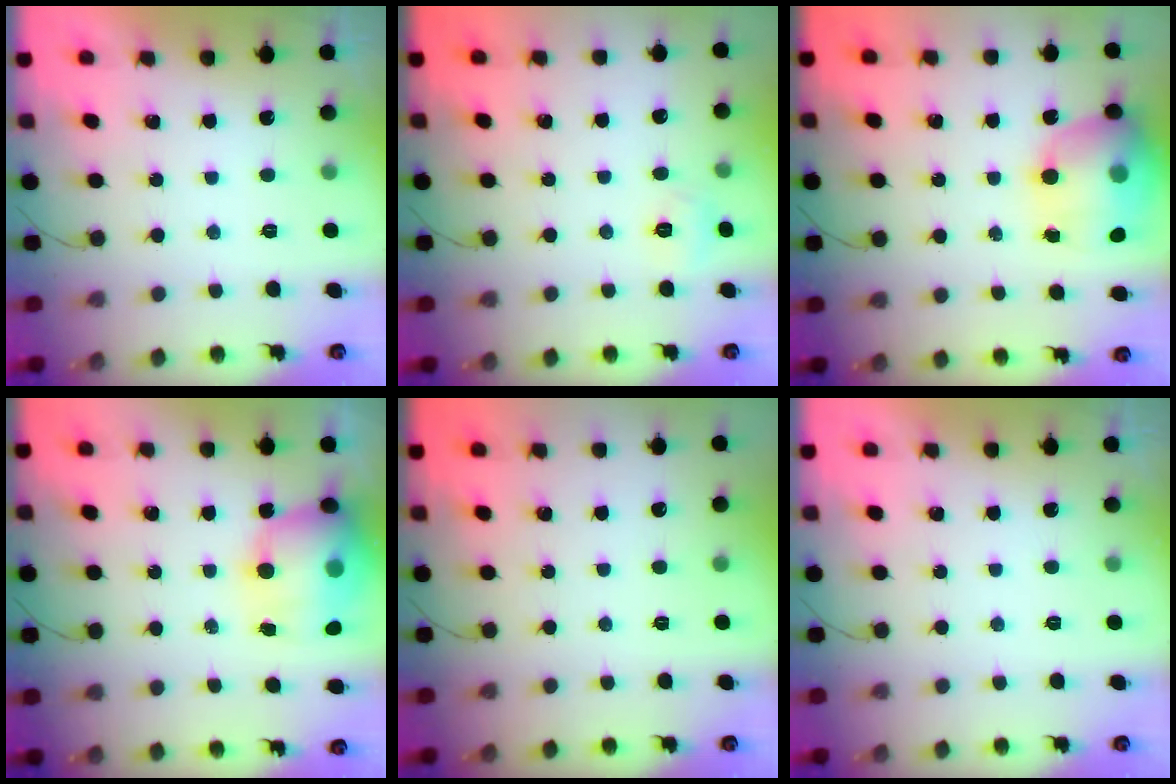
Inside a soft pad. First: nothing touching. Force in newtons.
{"total": 3.9, "press": 3.7, "slide": 1.1}
{"total": 19.5, "press": 19.3, "slide": 2.8}
{"total": 15.8, "press": 15.3, "slide": 3.7}
{"total": 0.0}
{"total": 0.0}